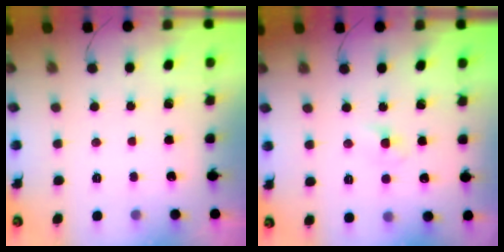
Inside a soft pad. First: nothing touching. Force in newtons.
{"total": 2.7, "press": 2.5, "slide": 1.1}